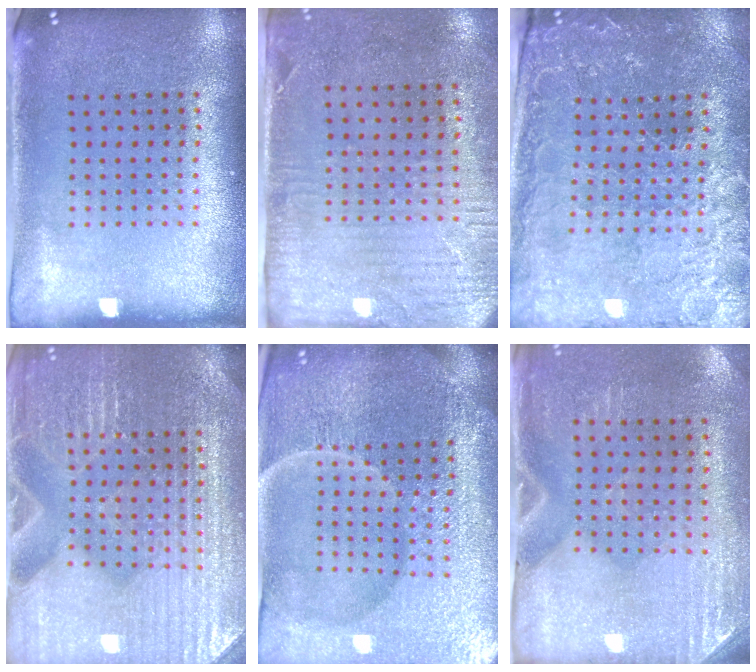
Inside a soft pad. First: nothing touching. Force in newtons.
{"total": 2.9, "press": 2.4, "slide": 1.7}
{"total": 1.5, "press": 1.4, "slide": 0.5}
{"total": 4.6, "press": 4.4, "slide": 1.4}
{"total": 6.0, "press": 5.5, "slide": 2.4}
{"total": 3.0, "press": 2.6, "slide": 1.5}